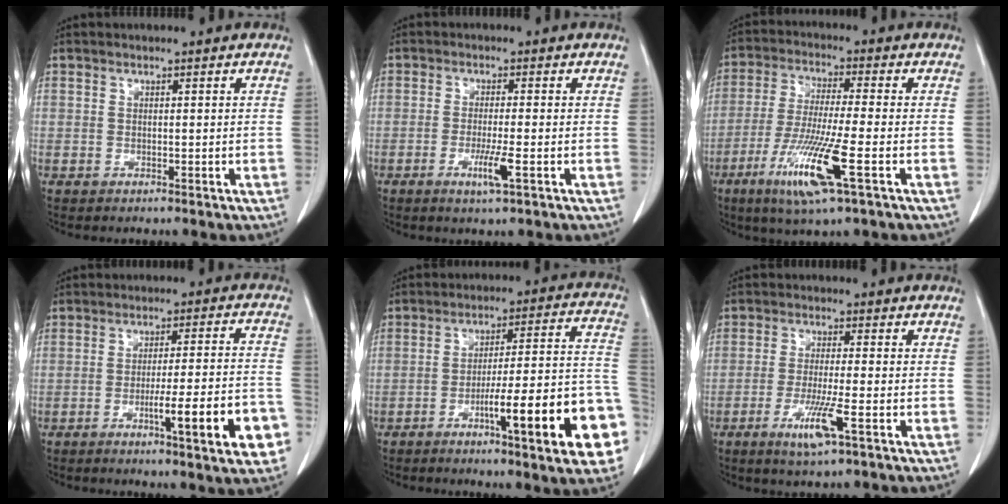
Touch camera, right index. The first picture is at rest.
{"total": 3.8, "force": [-1.5, -0.2, 3.5], "torque": [-0.069, -0.010, -0.028]}
{"total": 11.9, "force": [-5.1, 0.1, 10.8], "torque": [-0.222, -0.029, -0.095]}
{"total": 12.3, "force": [-5.0, 0.5, 11.3], "torque": [-0.149, -0.002, -0.066]}
{"total": 19.0, "force": [-7.6, 1.3, 17.4], "torque": [-0.175, 0.015, -0.104]}
{"total": 6.4, "force": [-2.9, 0.0, 5.7], "torque": [-0.110, -0.017, -0.052]}